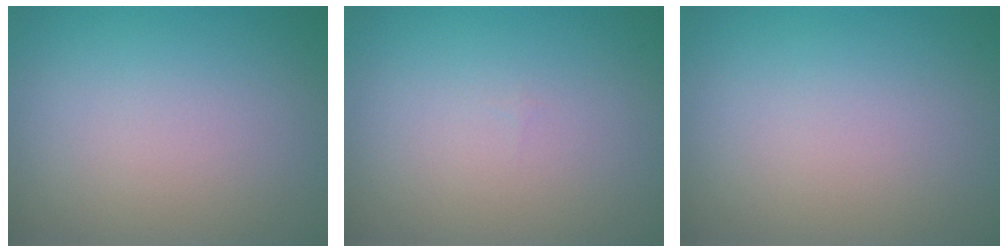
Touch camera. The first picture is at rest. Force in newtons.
{"total": 0.0}
{"total": 0.0}